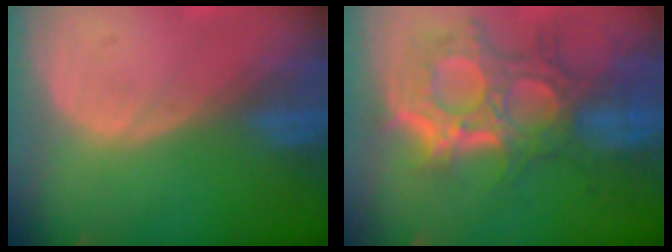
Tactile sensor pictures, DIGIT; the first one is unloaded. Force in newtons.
{"total": 11.8, "press": 10.6, "slide": 5.2}